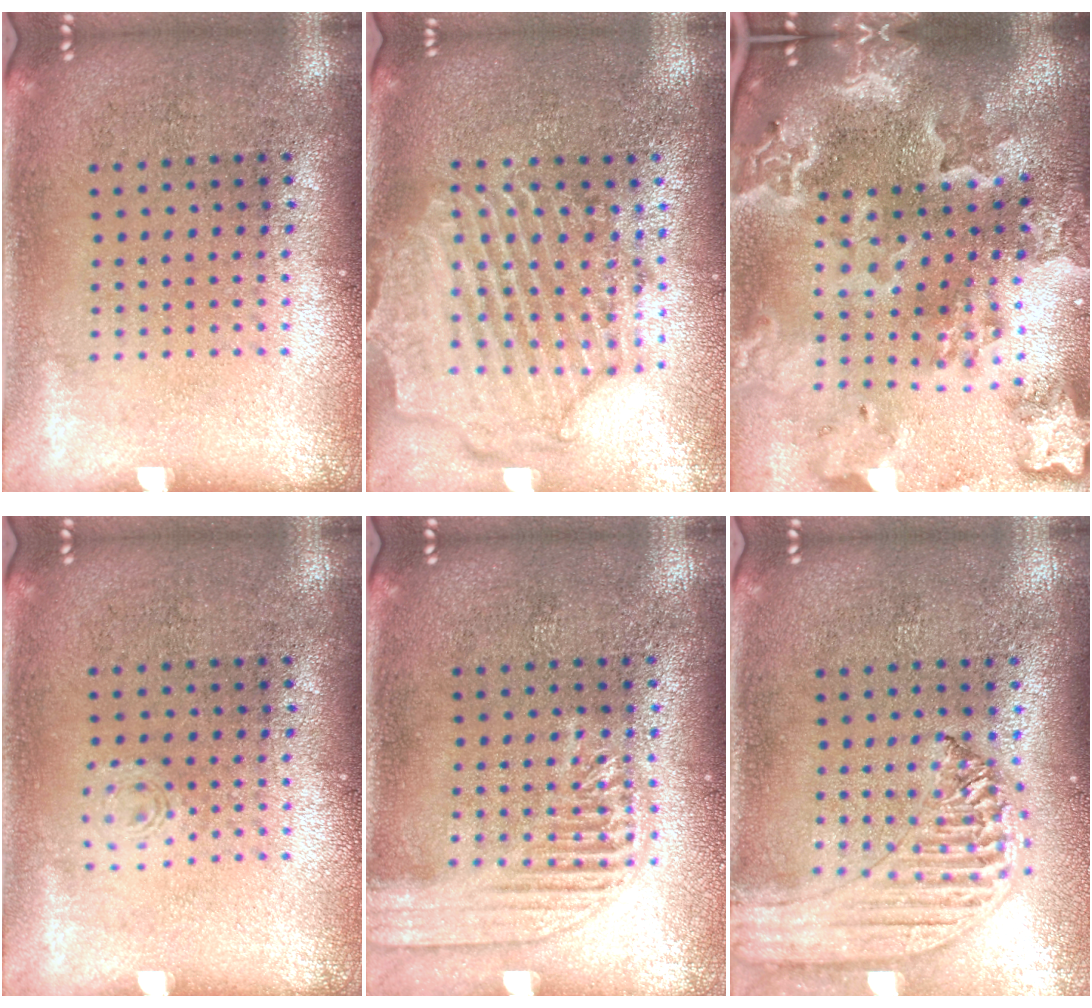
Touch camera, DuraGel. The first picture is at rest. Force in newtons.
{"total": 2.3, "press": 2.2, "slide": 0.8}
{"total": 4.2, "press": 3.5, "slide": 2.4}
{"total": 0.5, "press": 0.5, "slide": 0.2}
{"total": 2.4, "press": 2.4, "slide": 0.3}
{"total": 1.5, "press": 1.4, "slide": 0.3}